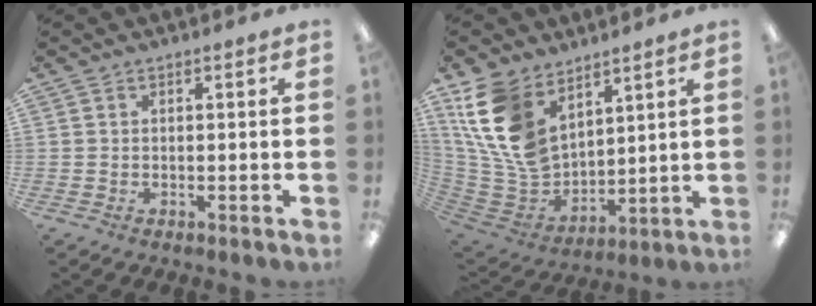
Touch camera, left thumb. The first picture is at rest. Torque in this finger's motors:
{"motor_torque": [0.71, 0.46, 1.31, -1.29, 0.49]}